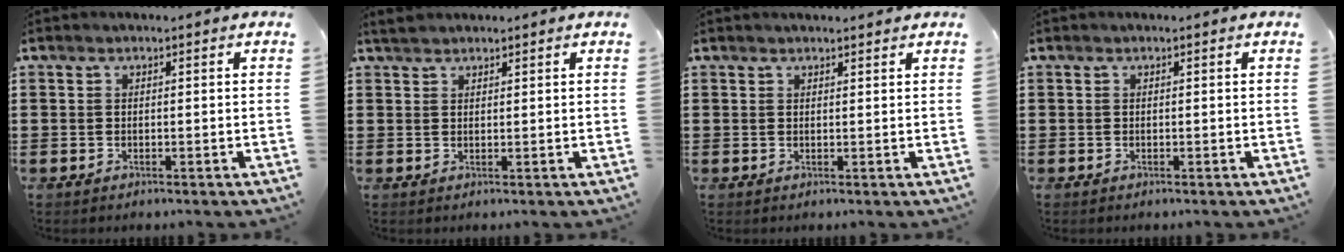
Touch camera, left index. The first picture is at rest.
{"total": 1.6, "force": [1.5, 0.5, 0.5], "torque": [-0.014, 0.003, 0.029]}
{"total": 0.9, "force": [0.9, 0.1, 0.2], "torque": [-0.005, 0.000, 0.017]}
{"total": 0.0}